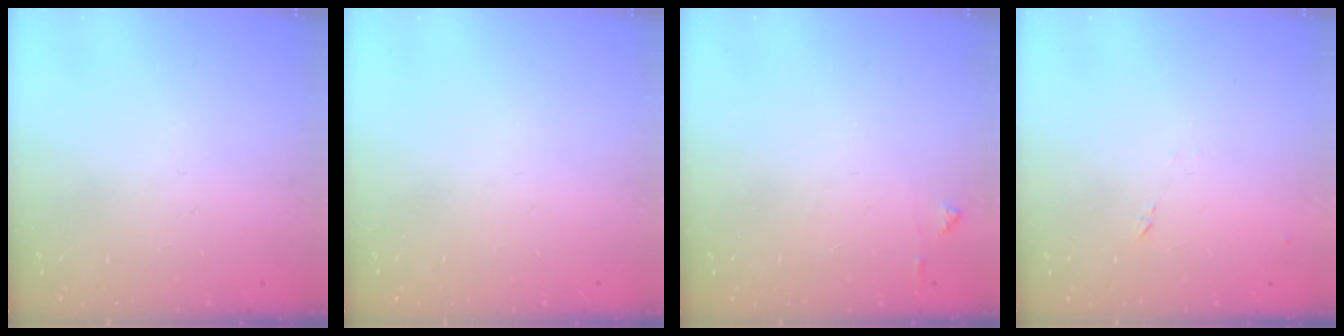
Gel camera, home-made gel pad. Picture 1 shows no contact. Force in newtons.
{"total": 0.0}
{"total": 3.5, "press": 3.4, "slide": 0.5}
{"total": 7.2, "press": 7.1, "slide": 0.6}